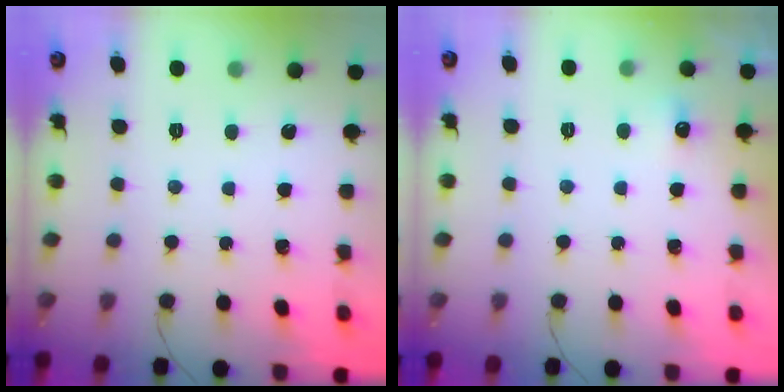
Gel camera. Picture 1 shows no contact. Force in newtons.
{"total": 4.5, "press": 4.3, "slide": 1.2}